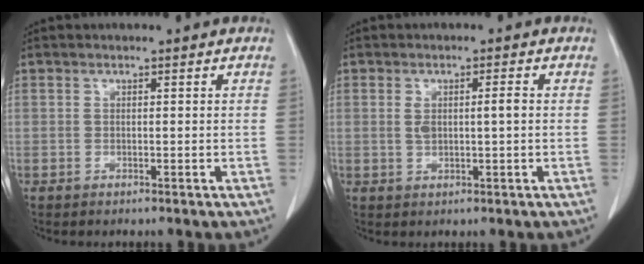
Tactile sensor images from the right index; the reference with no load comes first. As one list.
[{"total": 3.0, "force": [0.4, 0.7, 2.9], "torque": [-0.054, 0.009, 0.014]}]